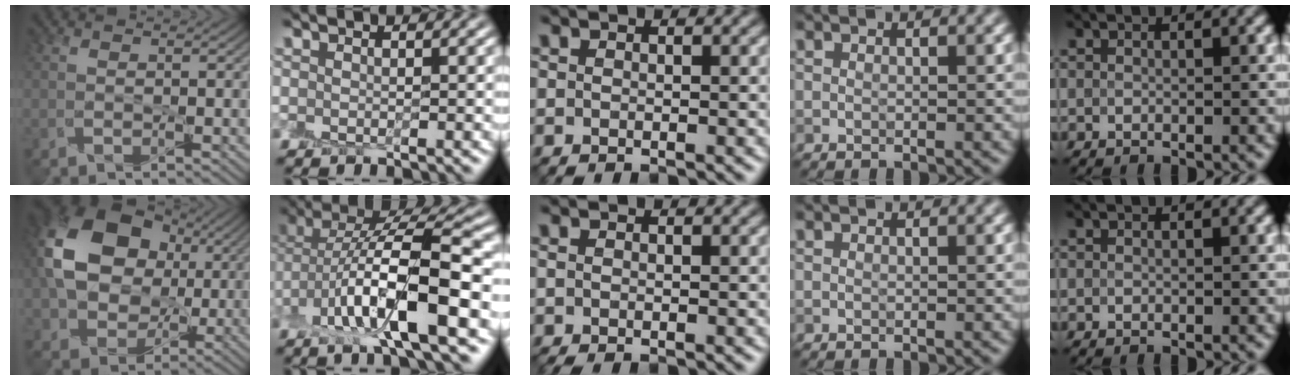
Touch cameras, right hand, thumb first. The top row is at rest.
{"thumb": {"total": 16.8, "force": [2.9, 13.0, 10.2], "torque": [-0.203, 0.008, 0.052]}, "index": {"total": 10.4, "force": [-2.4, 3.3, 9.5], "torque": [-0.179, 0.007, -0.052]}, "middle": {"total": 0.8, "force": [-0.4, 0.3, 0.6], "torque": [-0.019, 0.000, -0.007]}}